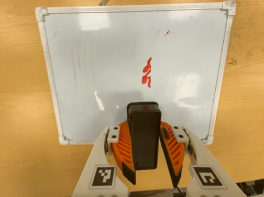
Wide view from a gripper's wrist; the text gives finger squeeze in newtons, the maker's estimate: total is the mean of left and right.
{"total": 9.1, "left": 9.2, "right": 9.1}